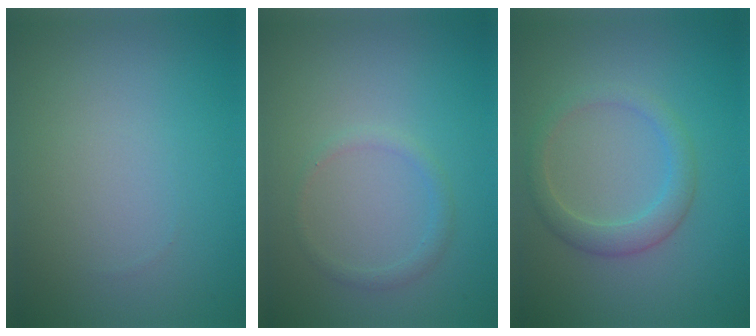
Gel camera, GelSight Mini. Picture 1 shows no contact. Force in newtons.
{"total": 1.2, "press": 1.2, "slide": 0.1}
{"total": 2.7, "press": 2.7, "slide": 0.1}